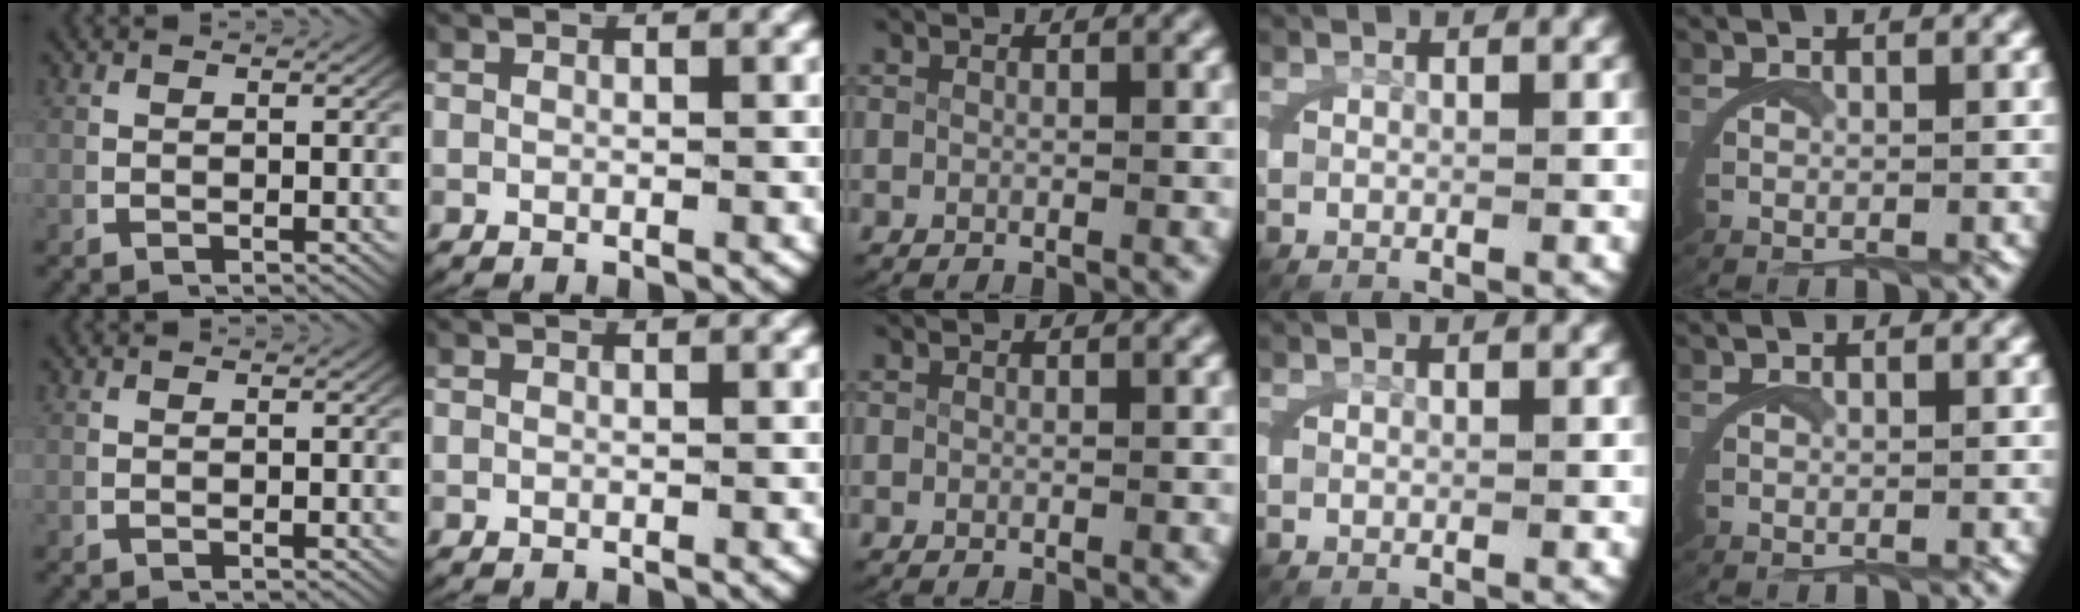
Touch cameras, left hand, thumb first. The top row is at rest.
{}